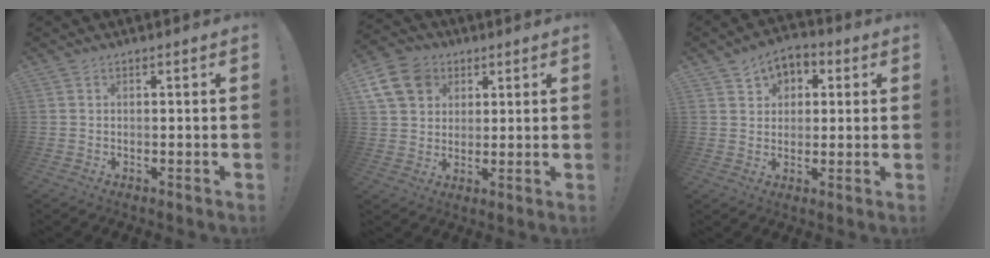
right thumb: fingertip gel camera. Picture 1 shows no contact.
{"total": 12.6, "force": [5.0, 10.2, 5.4], "torque": [-0.092, -0.020, 0.103]}
{"total": 6.0, "force": [2.6, 4.9, 2.2], "torque": [-0.032, -0.012, 0.049]}